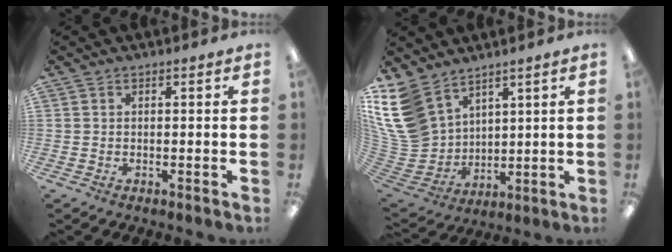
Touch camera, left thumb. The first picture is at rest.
{"total": 15.7, "force": [9.2, 10.9, 6.6], "torque": [-0.198, -0.048, 0.180]}